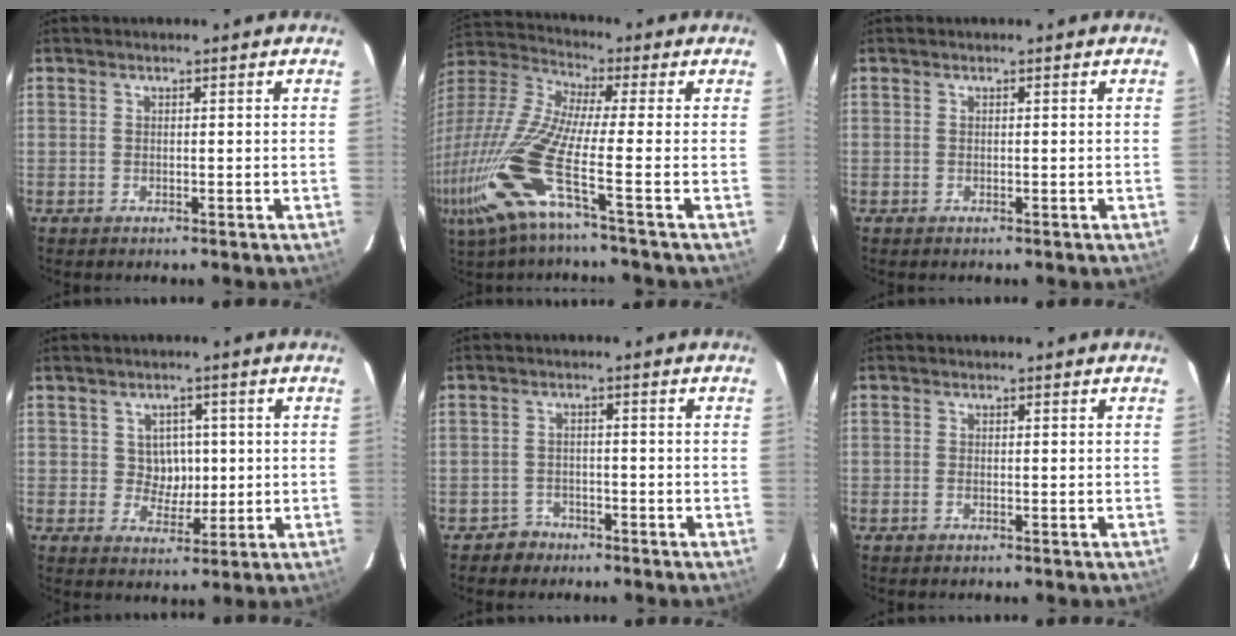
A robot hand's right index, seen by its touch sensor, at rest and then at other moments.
{"total": 17.7, "force": [-7.3, 1.1, 16.1], "torque": [-0.327, -0.041, -0.153]}
{"total": 0.0}
{"total": 4.6, "force": [0.5, 4.3, 1.7], "torque": [-0.028, 0.010, 0.011]}
{"total": 3.4, "force": [-2.4, 2.4, -0.3], "torque": [-0.004, 0.013, -0.039]}
{"total": 0.8, "force": [-0.3, 0.4, 0.6], "torque": [-0.015, 0.000, -0.006]}